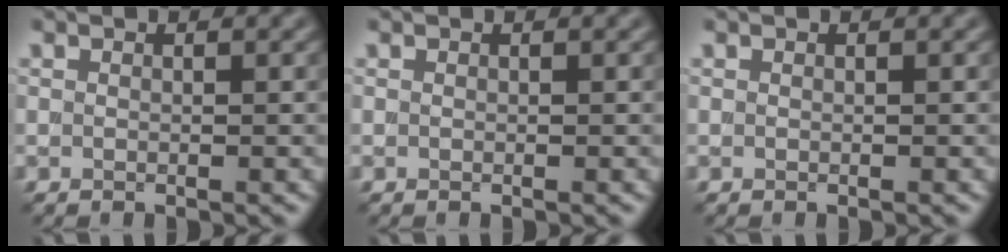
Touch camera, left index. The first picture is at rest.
{"total": 0.0}
{"total": 0.0}